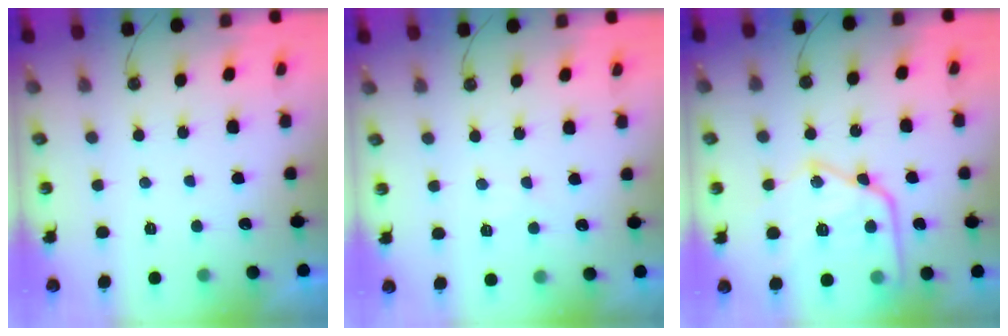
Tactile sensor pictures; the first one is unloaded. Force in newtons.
{"total": 5.1, "press": 5.1, "slide": 0.5}
{"total": 21.5, "press": 21.4, "slide": 2.3}